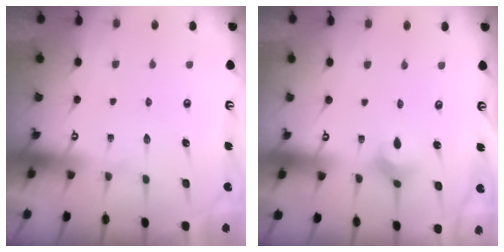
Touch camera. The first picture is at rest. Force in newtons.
{"total": 3.8, "press": 3.8, "slide": 0.1}